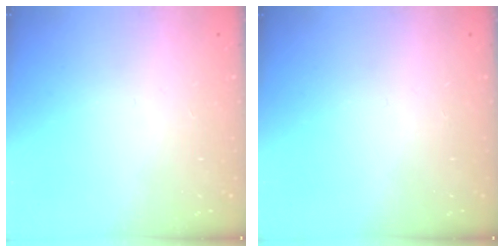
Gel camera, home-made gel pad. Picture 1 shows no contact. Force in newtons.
{"total": 0.0}